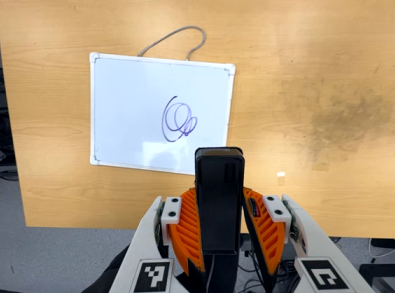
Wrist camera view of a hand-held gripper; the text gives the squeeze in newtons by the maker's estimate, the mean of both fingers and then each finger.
{"total": 4.0, "left": 2.5, "right": 5.5}